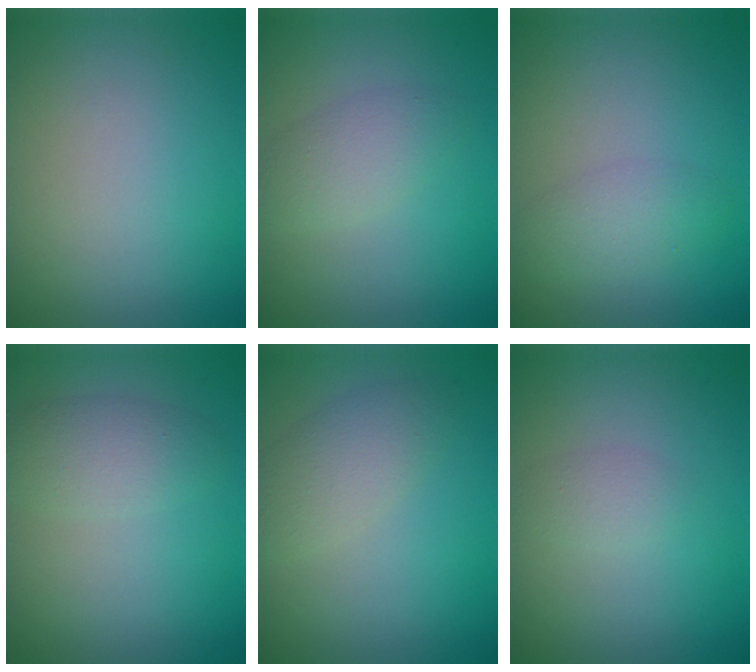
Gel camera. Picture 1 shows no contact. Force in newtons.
{"total": 2.4, "press": 2.4, "slide": 0.1}
{"total": 2.0, "press": 2.0, "slide": 0.1}
{"total": 2.6, "press": 2.6, "slide": 0.1}
{"total": 2.9, "press": 2.9, "slide": 0.1}
{"total": 1.2, "press": 1.2, "slide": 0.0}